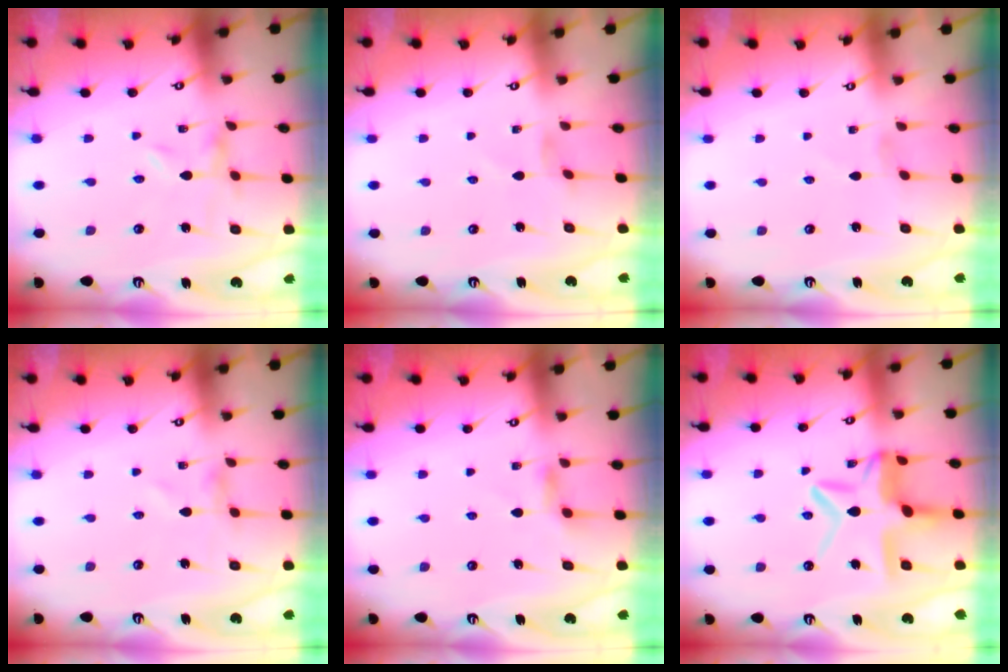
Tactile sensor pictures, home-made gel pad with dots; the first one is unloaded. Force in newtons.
{"total": 1.8, "press": 1.7, "slide": 0.3}
{"total": 0.9, "press": 0.9, "slide": 0.1}
{"total": 0.0}
{"total": 3.6, "press": 3.5, "slide": 0.5}
{"total": 11.8, "press": 11.7, "slide": 1.1}